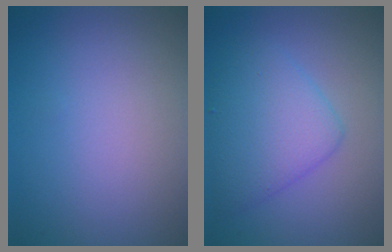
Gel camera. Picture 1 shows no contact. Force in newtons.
{"total": 4.8, "press": 4.8, "slide": 0.2}